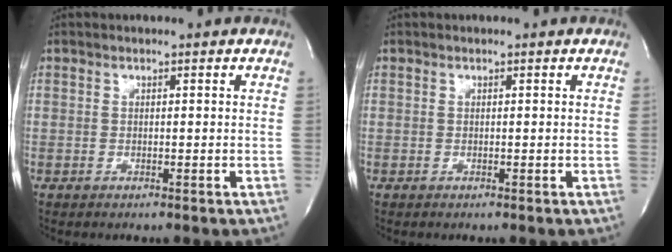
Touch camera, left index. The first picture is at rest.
{"total": 0.0}